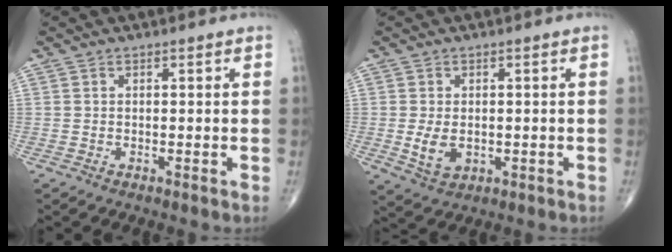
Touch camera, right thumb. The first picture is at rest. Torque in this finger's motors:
{"motor_torque": [-0.16, 0.16, 0.21, 0.48, 0.14]}